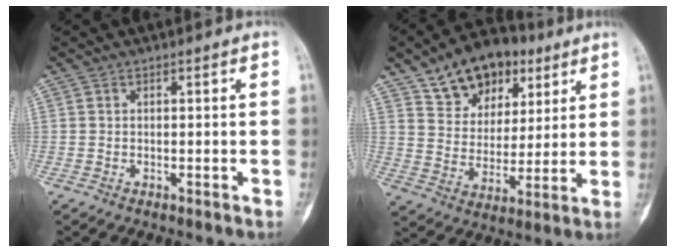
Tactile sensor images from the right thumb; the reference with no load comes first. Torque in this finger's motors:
{"motor_torque": [-0.86, 1.05, 0.40, 0.01, 0.05]}